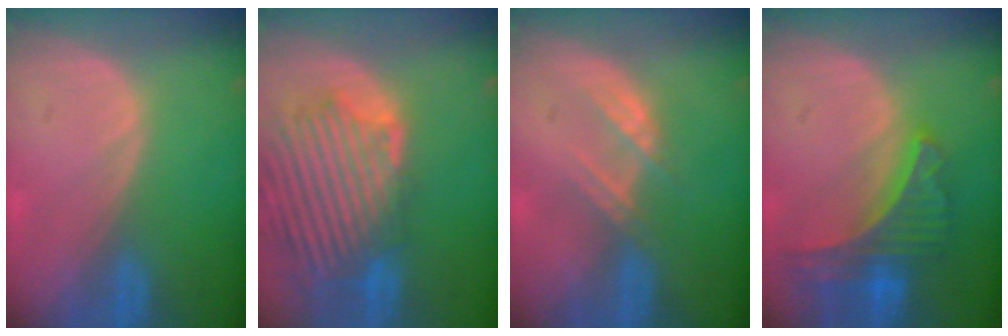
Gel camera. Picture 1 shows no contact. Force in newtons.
{"total": 13.7, "press": 11.8, "slide": 7.0}
{"total": 3.0, "press": 3.0, "slide": 0.3}
{"total": 8.5, "press": 7.4, "slide": 4.3}